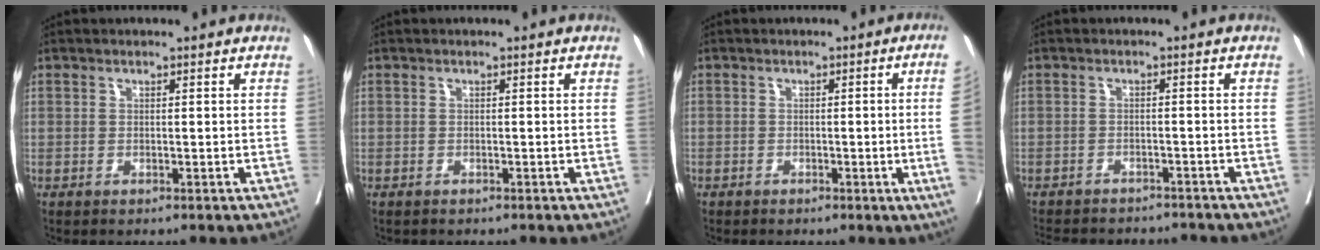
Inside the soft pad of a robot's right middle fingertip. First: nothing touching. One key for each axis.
{"total": 0.6, "fx": -0.5, "fy": 0.2, "fz": 0.1, "tx": -0.007, "ty": 0.000, "tz": -0.010}
{"total": 5.6, "fx": -1.0, "fy": -1.8, "fz": 5.2, "tx": -0.050, "ty": -0.010, "tz": -0.015}
{"total": 12.3, "fx": -11.3, "fy": 3.4, "fz": 3.3, "tx": -0.068, "ty": 0.004, "tz": -0.144}